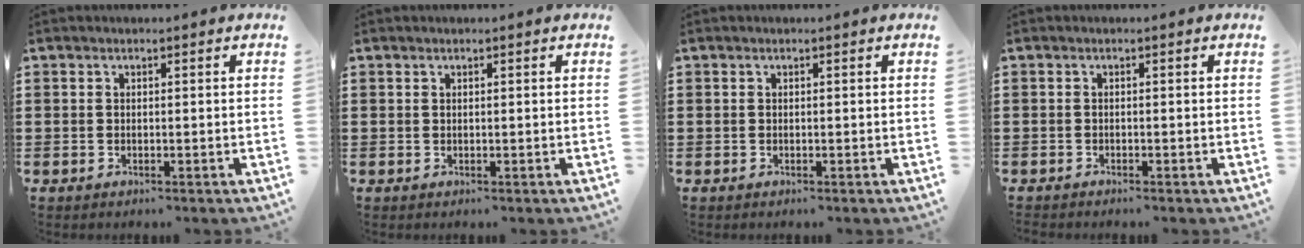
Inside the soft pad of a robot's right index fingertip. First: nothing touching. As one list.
[{"total": 0.0}, {"total": 0.0}, {"total": 0.8, "force": [-0.8, -0.1, 0.0], "torque": [0.000, -0.004, -0.017]}]